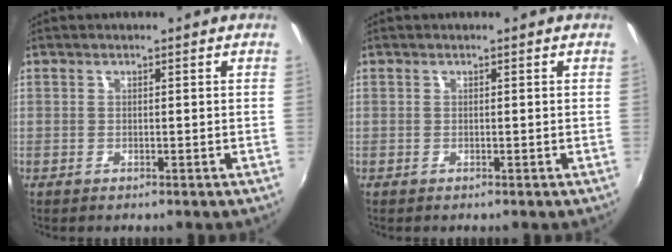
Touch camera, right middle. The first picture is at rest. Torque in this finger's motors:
{"motor_torque": [0.00, 0.00, 0.00, 0.00]}